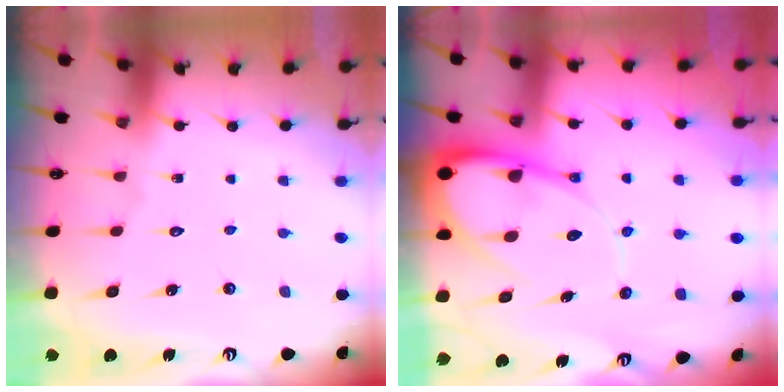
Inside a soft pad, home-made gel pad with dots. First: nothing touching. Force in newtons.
{"total": 13.2, "press": 13.1, "slide": 1.3}